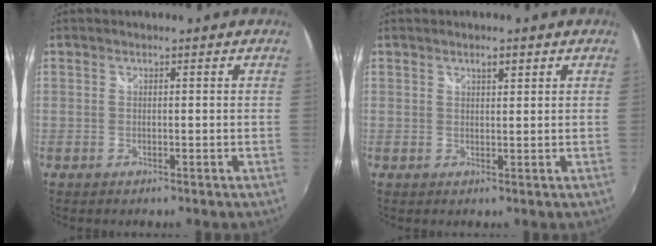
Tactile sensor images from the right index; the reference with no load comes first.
{"total": 1.7, "force": [1.1, 0.6, 1.1], "torque": [-0.017, 0.004, 0.018]}